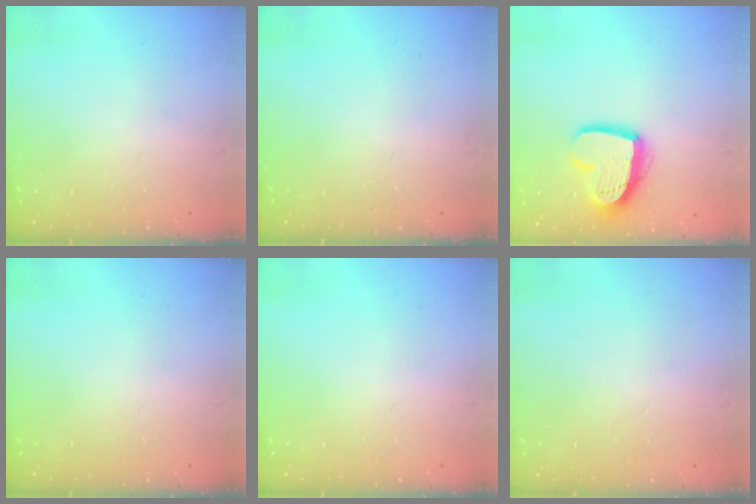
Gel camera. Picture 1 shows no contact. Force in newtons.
{"total": 0.0}
{"total": 15.3, "press": 15.2, "slide": 1.3}
{"total": 0.0}
{"total": 0.0}
{"total": 0.0}